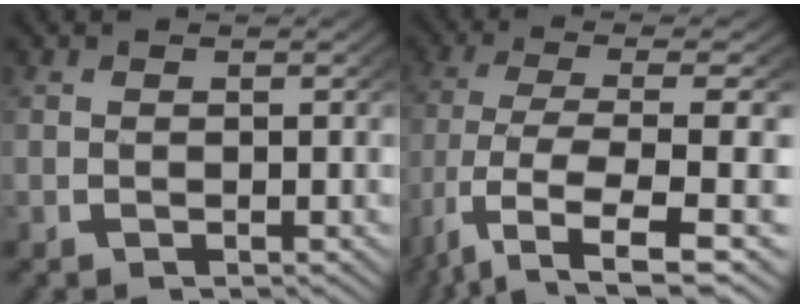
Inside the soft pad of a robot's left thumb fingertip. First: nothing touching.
{"total": 10.7, "force": [-3.4, 4.8, 8.9], "torque": [-0.198, -0.042, -0.020]}